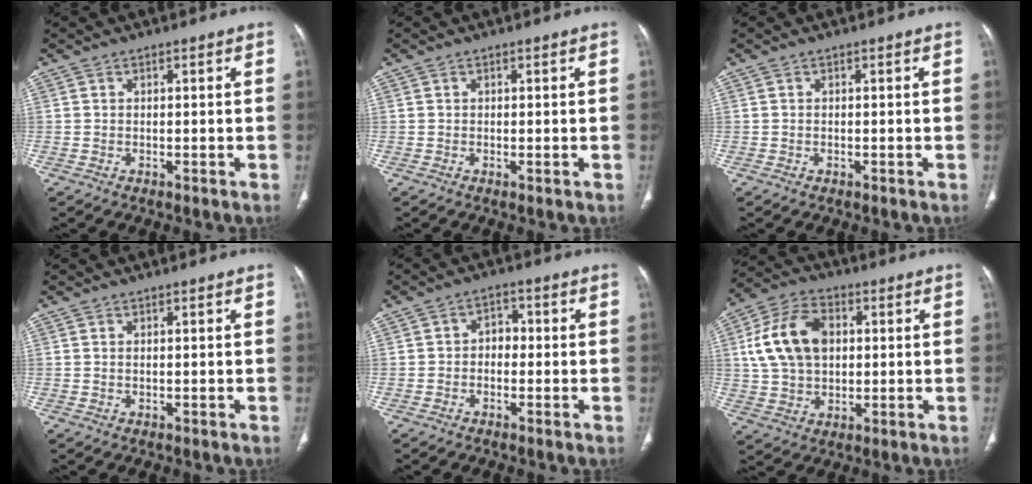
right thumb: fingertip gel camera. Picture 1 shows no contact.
{"total": 0.5, "force": [-0.1, 0.1, 0.5], "torque": [-0.013, -0.003, -0.001]}
{"total": 0.0}
{"total": 0.0}
{"total": 3.3, "force": [-0.4, 2.5, 2.1], "torque": [-0.015, 0.016, -0.017]}
{"total": 14.2, "force": [2.6, 9.9, 9.8], "torque": [-0.167, 0.011, 0.045]}